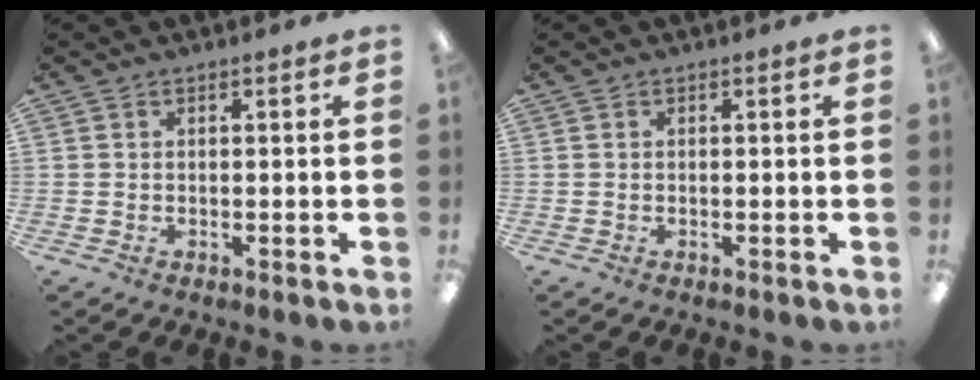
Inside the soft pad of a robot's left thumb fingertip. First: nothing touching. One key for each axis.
{"total": 0.0}